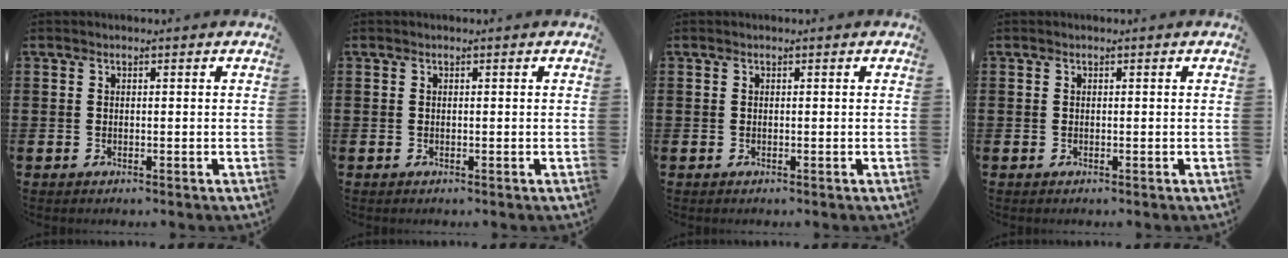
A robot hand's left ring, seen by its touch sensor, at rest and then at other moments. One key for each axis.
{"total": 0.0}
{"total": 0.0}
{"total": 0.0}